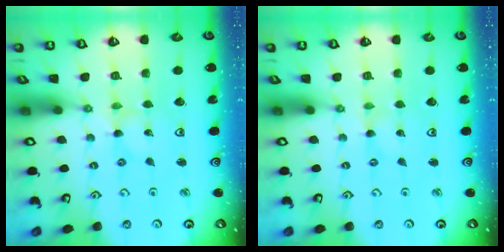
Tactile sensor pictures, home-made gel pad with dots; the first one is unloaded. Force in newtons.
{"total": 0.0}